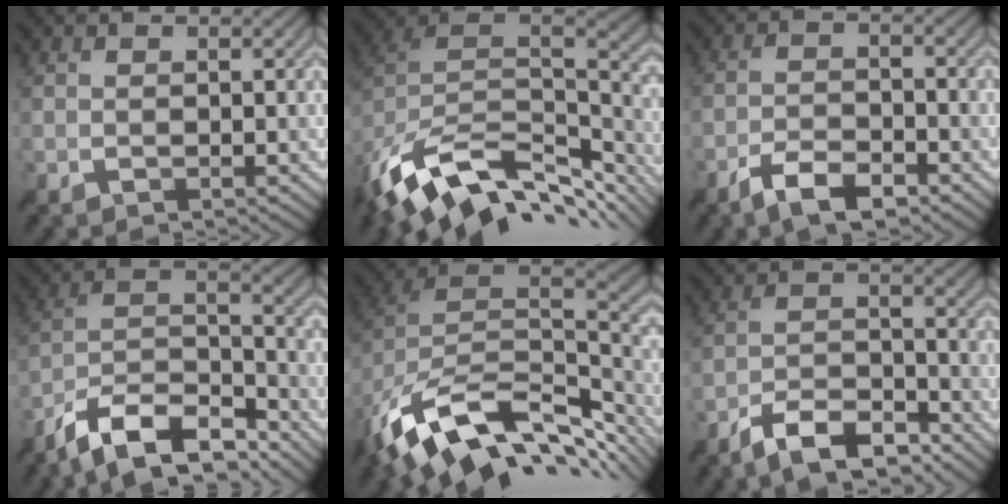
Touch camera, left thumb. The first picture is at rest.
{"total": 14.4, "force": [-6.6, 8.6, 9.5], "torque": [-0.221, -0.034, -0.094]}
{"total": 5.7, "force": [-4.2, 1.6, 3.5], "torque": [-0.073, -0.002, -0.077]}
{"total": 13.8, "force": [-10.9, 4.4, 7.2], "torque": [-0.166, -0.002, -0.193]}
{"total": 15.3, "force": [-5.7, 9.4, 10.7], "torque": [-0.237, -0.031, -0.084]}
{"total": 8.2, "force": [-6.6, 2.4, 4.3], "torque": [-0.077, 0.002, -0.127]}